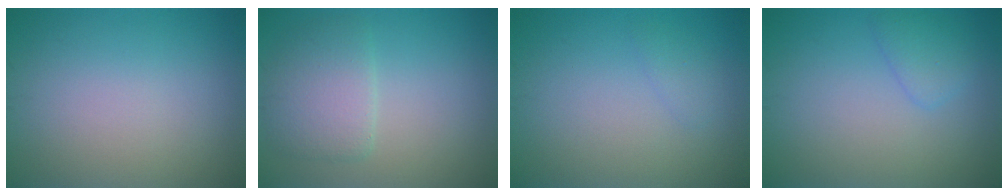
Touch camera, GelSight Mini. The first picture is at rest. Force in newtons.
{"total": 3.9, "press": 3.8, "slide": 0.2}
{"total": 0.9, "press": 0.9, "slide": 0.1}
{"total": 1.8, "press": 1.8, "slide": 0.1}